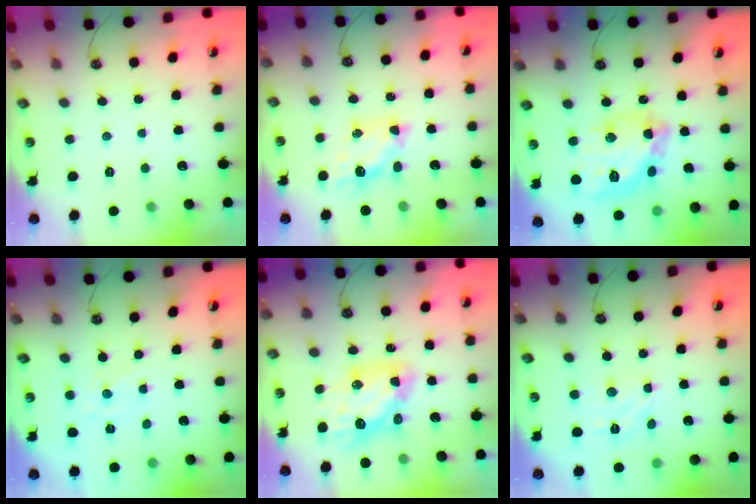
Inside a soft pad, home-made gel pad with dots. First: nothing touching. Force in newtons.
{"total": 5.6, "press": 5.6, "slide": 0.1}
{"total": 17.7, "press": 17.6, "slide": 1.7}
{"total": 1.1, "press": 1.1, "slide": 0.2}
{"total": 12.2, "press": 12.1, "slide": 1.3}
{"total": 5.6, "press": 5.6, "slide": 0.5}